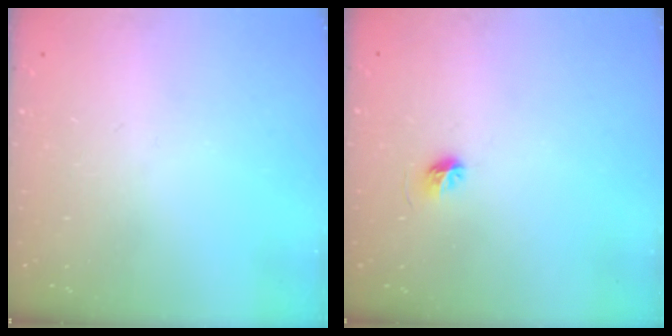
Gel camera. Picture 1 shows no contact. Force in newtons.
{"total": 4.5, "press": 4.3, "slide": 1.4}